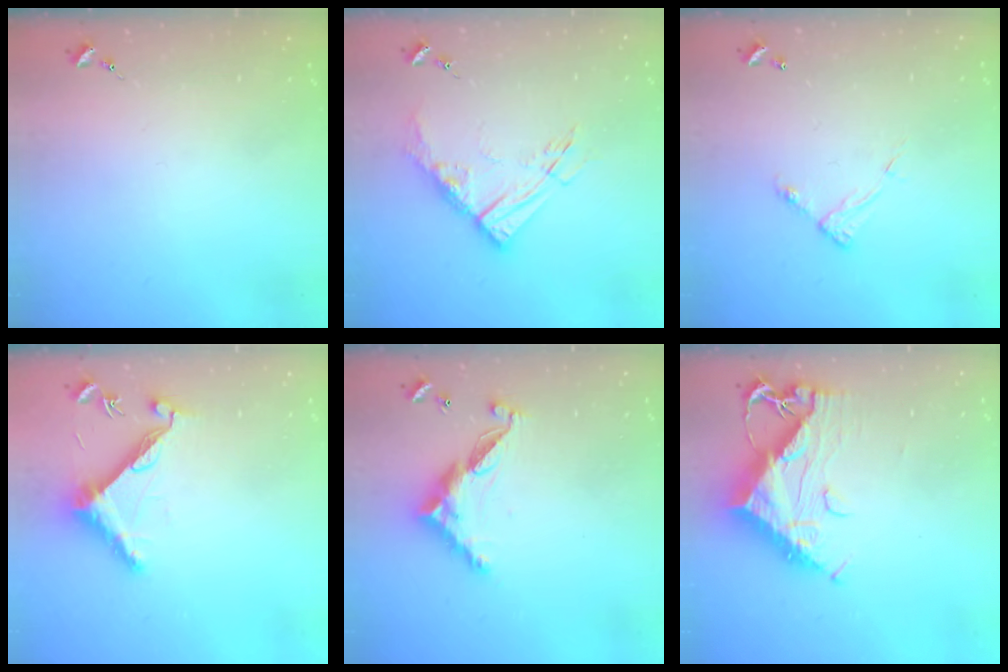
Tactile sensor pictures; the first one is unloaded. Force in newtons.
{"total": 12.7, "press": 12.6, "slide": 1.3}
{"total": 6.4, "press": 6.4, "slide": 0.6}
{"total": 8.3, "press": 8.2, "slide": 0.5}
{"total": 11.7, "press": 11.7, "slide": 0.3}
{"total": 13.6, "press": 13.6, "slide": 1.1}